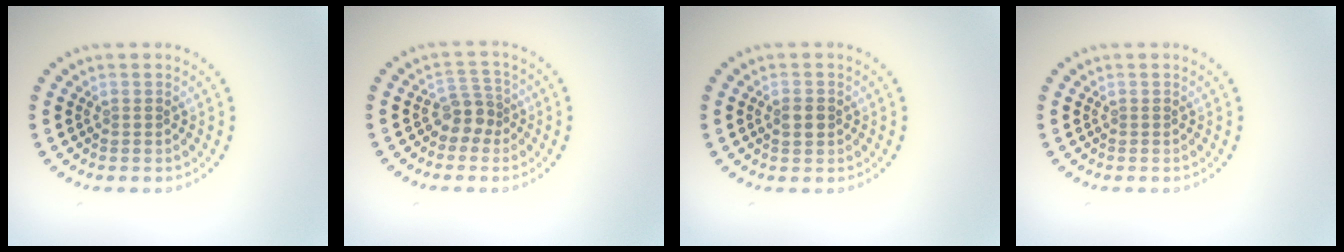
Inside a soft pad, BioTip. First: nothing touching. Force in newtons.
{"total": 2.3, "press": 1.8, "slide": 1.5}
{"total": 1.8, "press": 1.8, "slide": 0.0}
{"total": 0.0}